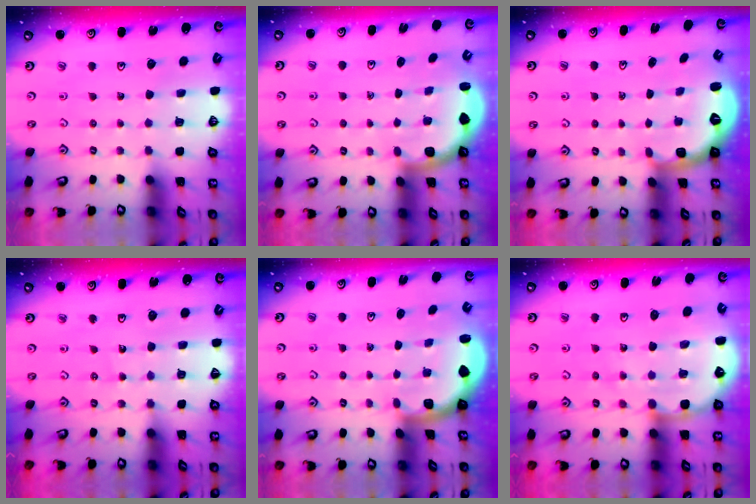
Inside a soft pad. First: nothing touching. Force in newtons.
{"total": 2.5, "press": 2.5, "slide": 0.6}
{"total": 2.7, "press": 1.7, "slide": 2.1}
{"total": 5.5, "press": 4.9, "slide": 2.4}
{"total": 2.0, "press": 1.9, "slide": 0.5}
{"total": 9.6, "press": 9.1, "slide": 2.9}